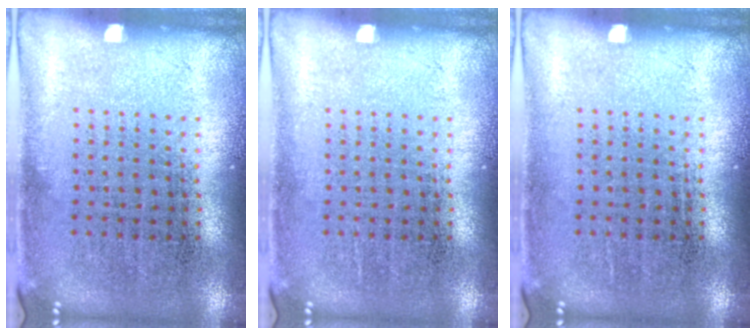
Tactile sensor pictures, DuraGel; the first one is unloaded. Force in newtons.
{"total": 0.0}
{"total": 0.0}